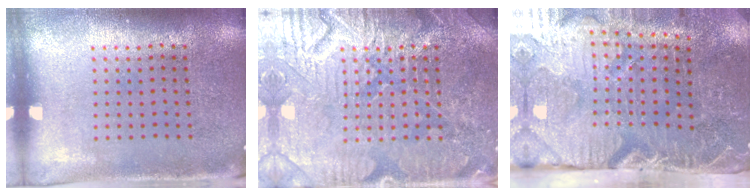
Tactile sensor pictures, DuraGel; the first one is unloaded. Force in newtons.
{"total": 6.4, "press": 6.4, "slide": 0.8}
{"total": 4.4, "press": 3.9, "slide": 1.9}